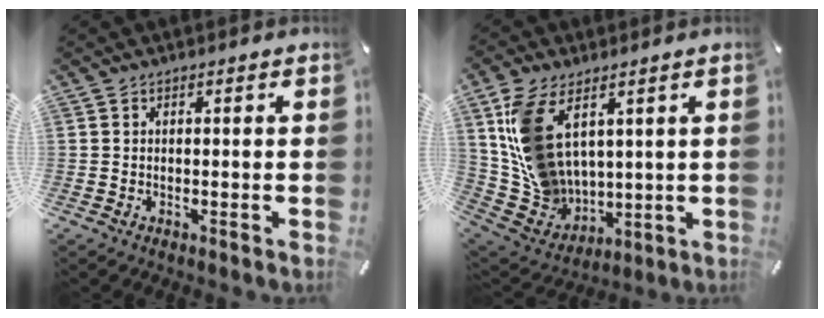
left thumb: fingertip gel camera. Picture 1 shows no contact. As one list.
[{"total": 14.1, "force": [6.1, 10.1, 7.6], "torque": [-0.191, -0.021, 0.124]}]